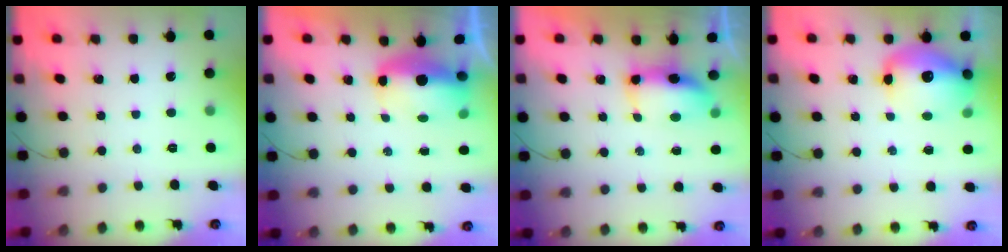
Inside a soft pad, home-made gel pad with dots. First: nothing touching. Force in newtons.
{"total": 6.4, "press": 6.4, "slide": 0.6}
{"total": 7.1, "press": 7.0, "slide": 0.6}
{"total": 13.4, "press": 13.1, "slide": 2.9}